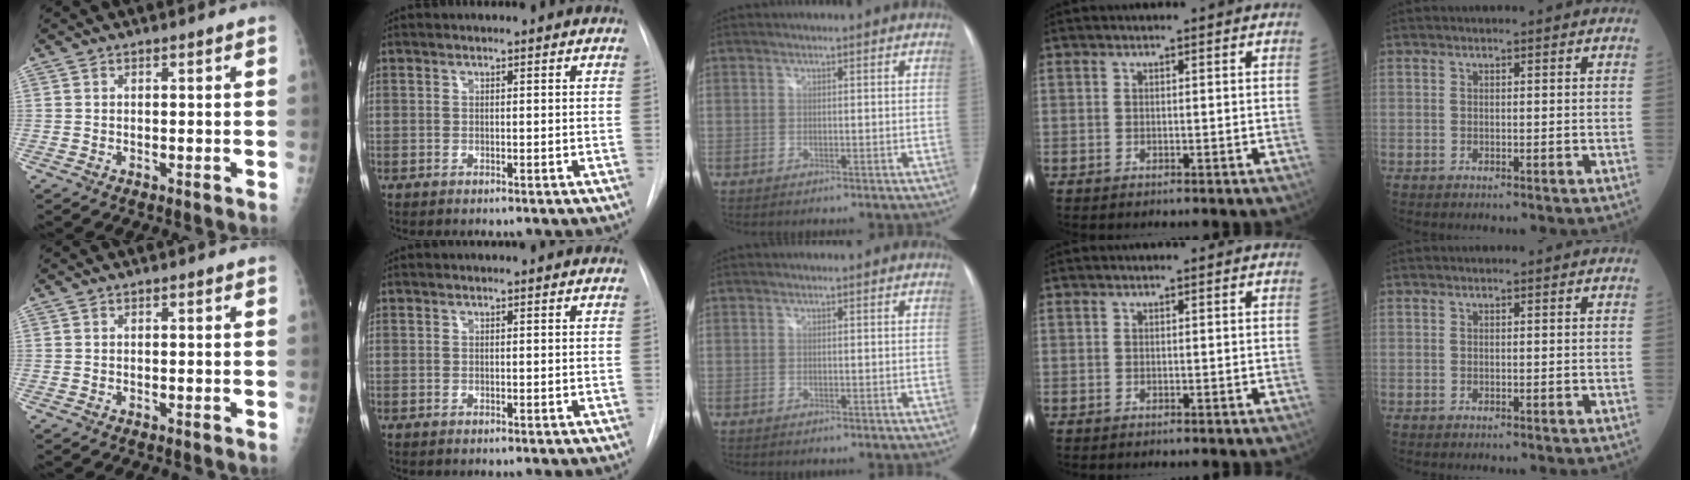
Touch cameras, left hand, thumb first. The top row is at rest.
{}